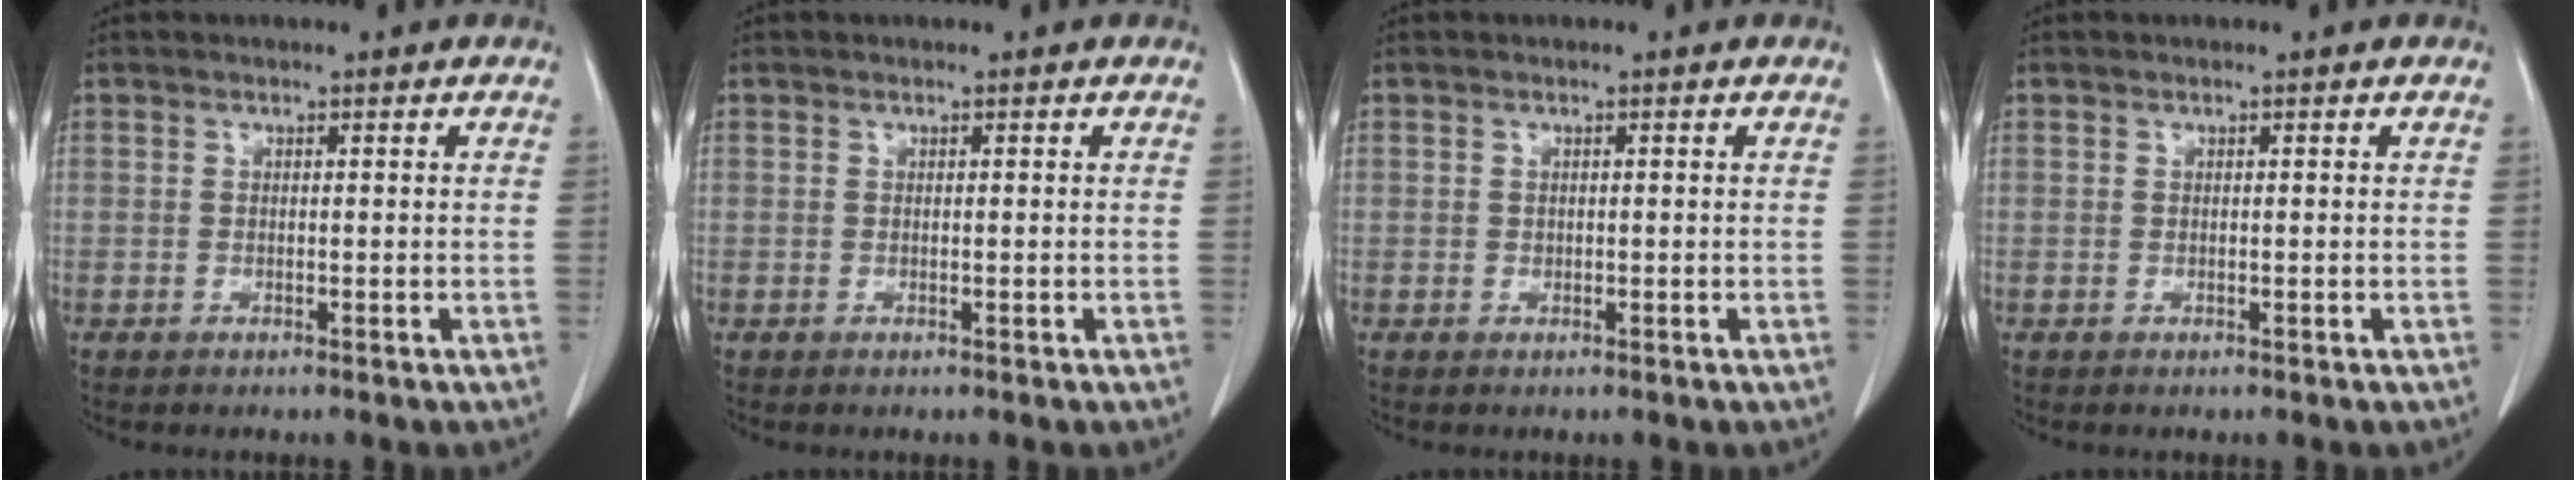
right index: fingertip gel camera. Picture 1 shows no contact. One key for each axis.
{"total": 0.0}
{"total": 0.6, "fx": 0.0, "fy": 0.6, "fz": 0.3, "tx": -0.007, "ty": 0.007, "tz": 0.002}
{"total": 0.0}